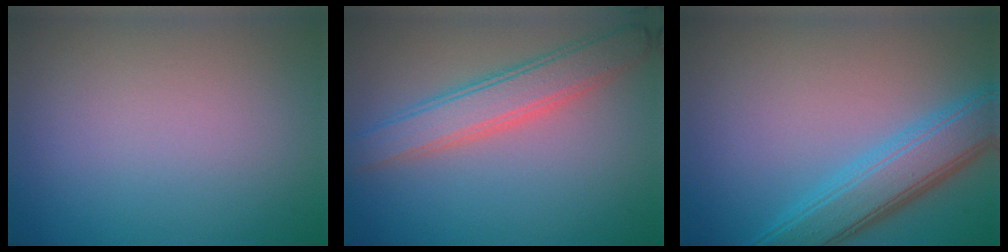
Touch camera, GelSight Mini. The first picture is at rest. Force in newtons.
{"total": 4.5, "press": 4.5, "slide": 0.1}
{"total": 5.7, "press": 5.7, "slide": 0.3}